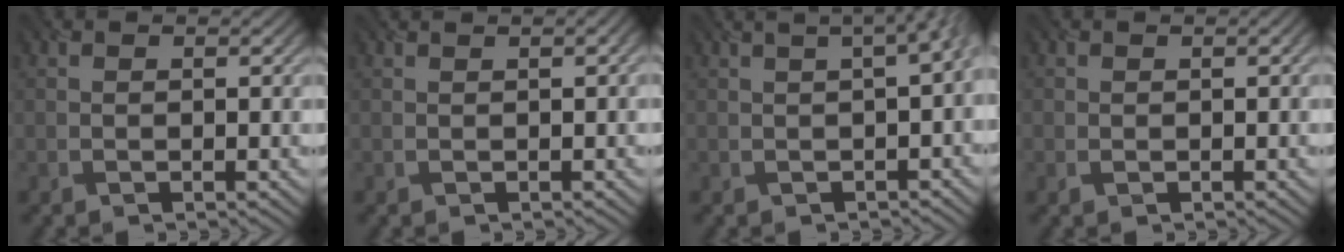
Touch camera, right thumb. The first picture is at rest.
{"total": 1.5, "force": [0.5, 0.3, 1.4], "torque": [-0.017, 0.005, 0.006]}
{"total": 6.5, "force": [0.9, 2.7, 5.8], "torque": [-0.047, 0.029, -0.005]}
{"total": 0.9, "force": [-0.2, 0.7, 0.5], "torque": [-0.012, -0.003, -0.001]}